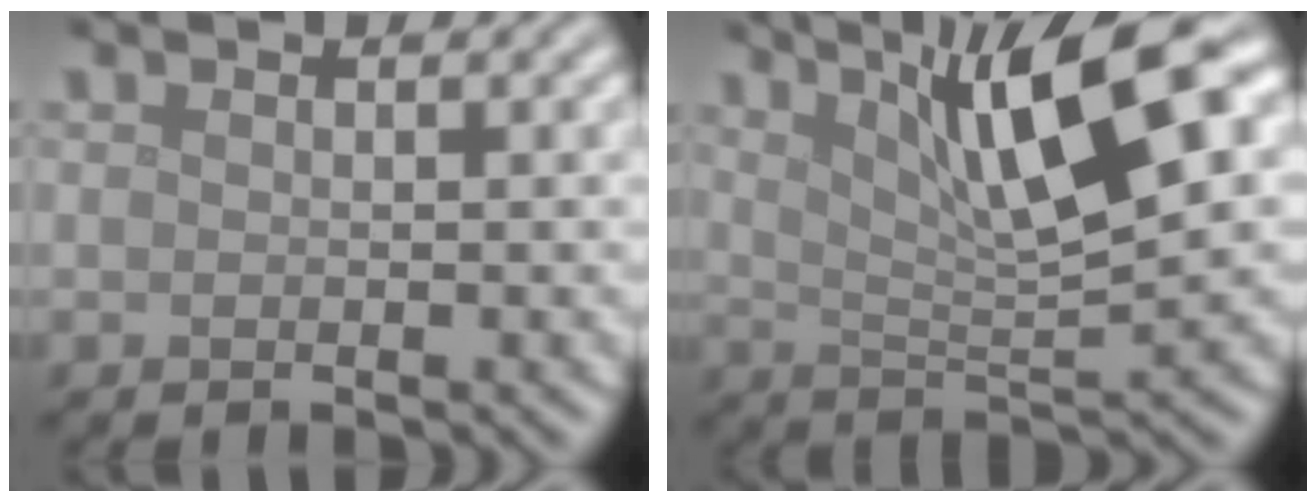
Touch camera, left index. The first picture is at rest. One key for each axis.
{"total": 10.1, "fx": 4.4, "fy": 2.2, "fz": 8.8, "tx": -0.134, "ty": 0.010, "tz": 0.075}